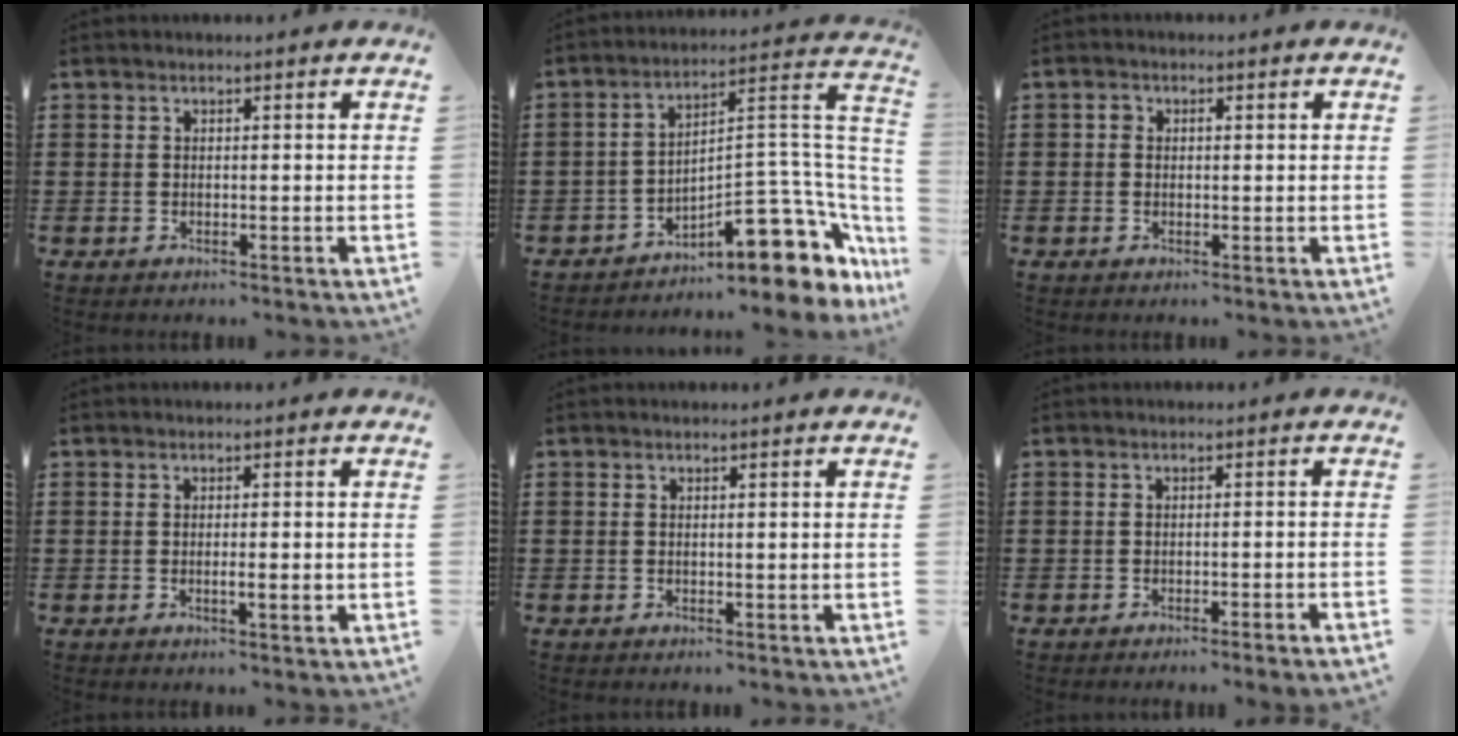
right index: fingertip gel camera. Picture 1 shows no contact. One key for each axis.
{"total": 14.7, "fx": -8.2, "fy": 5.2, "fz": 11.0, "tx": -0.127, "ty": 0.012, "tz": -0.132}
{"total": 1.1, "fx": 0.1, "fy": 0.8, "fz": 0.7, "tx": -0.017, "ty": 0.006, "tz": 0.000}
{"total": 2.4, "fx": -0.6, "fy": 0.1, "fz": 2.3, "tx": -0.039, "ty": -0.005, "tz": -0.010}
{"total": 0.0}
{"total": 1.2, "fx": -1.0, "fy": -0.3, "fz": 0.6, "tx": -0.011, "ty": -0.001, "tz": -0.020}